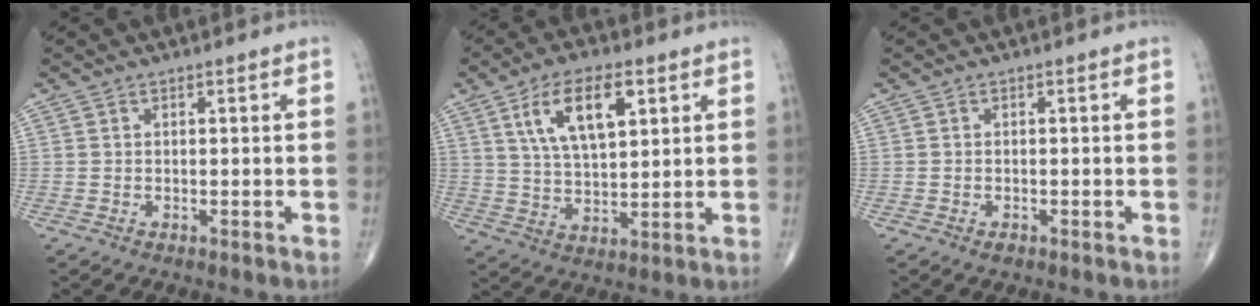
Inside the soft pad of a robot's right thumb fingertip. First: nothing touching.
{"total": 12.1, "force": [5.1, 5.3, 9.6], "torque": [-0.161, -0.014, 0.097]}
{"total": 1.0, "force": [-0.6, 0.6, 0.6], "torque": [-0.008, 0.002, -0.009]}